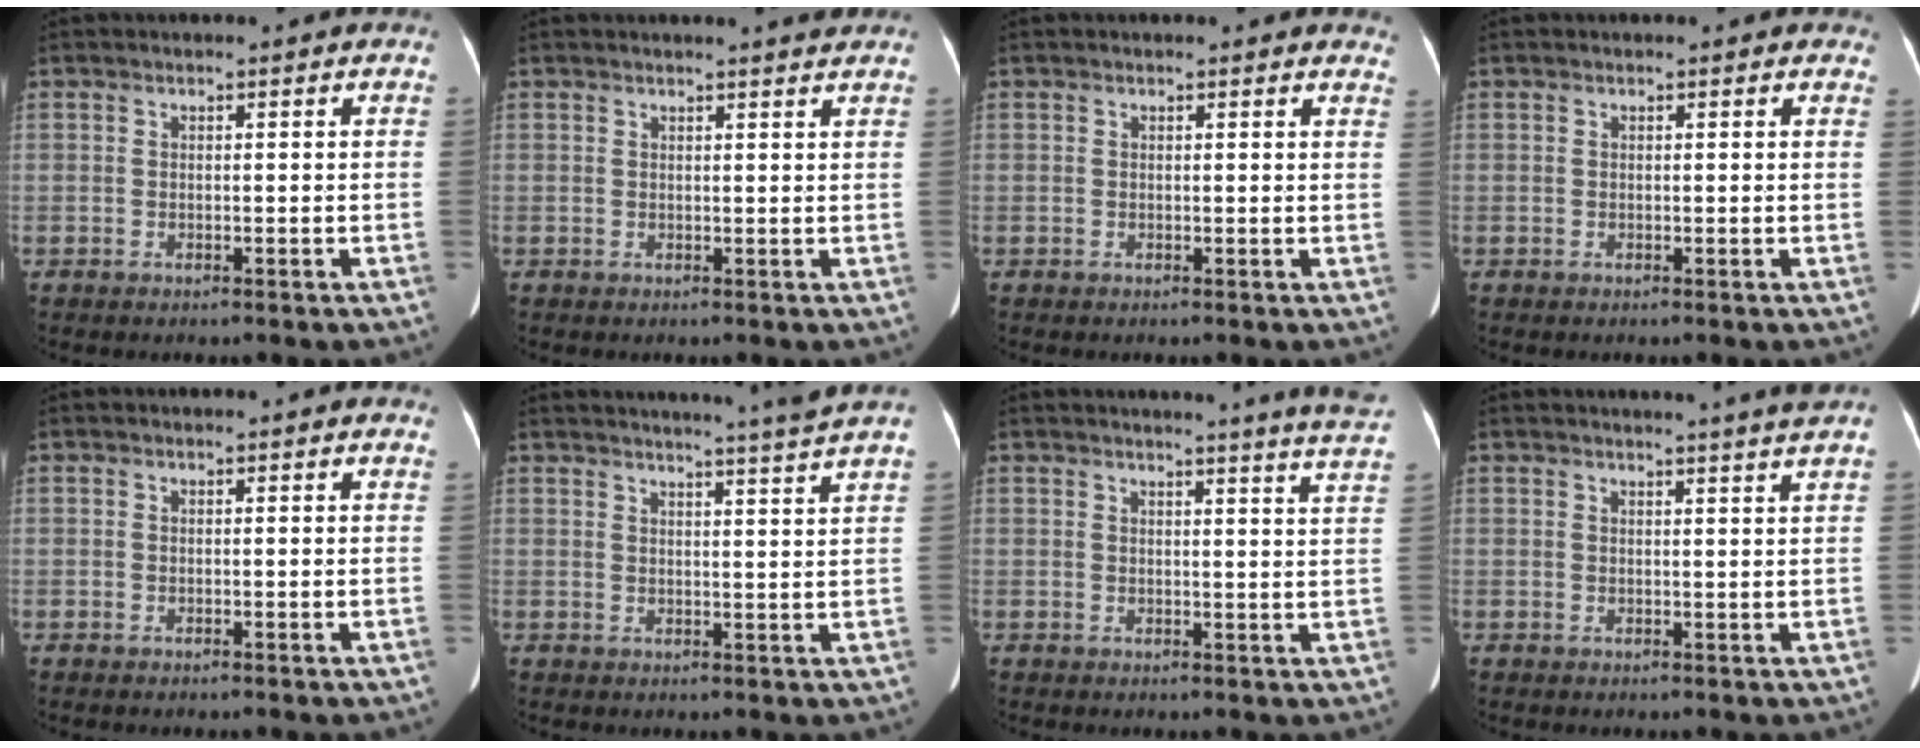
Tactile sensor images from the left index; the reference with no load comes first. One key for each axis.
{"total": 2.6, "fx": 2.5, "fy": -0.3, "fz": 0.8, "tx": -0.013, "ty": -0.002, "tz": 0.025}
{"total": 3.1, "fx": 2.8, "fy": 0.9, "fz": 0.7, "tx": 0.004, "ty": -0.006, "tz": 0.006}
{"total": 0.9, "fx": 0.8, "fy": 0.4, "fz": 0.2, "tx": 0.001, "ty": 0.000, "tz": -0.004}
{"total": 1.4, "fx": 1.4, "fy": 0.3, "fz": 0.3, "tx": -0.008, "ty": -0.001, "tz": 0.001}
{"total": 9.7, "fx": 8.8, "fy": -2.6, "fz": 3.2, "tx": -0.041, "ty": -0.031, "tz": 0.102}
{"total": 9.9, "fx": 9.3, "fy": -1.9, "fz": 2.9, "tx": -0.031, "ty": -0.063, "tz": 0.083}
{"total": 5.3, "fx": 4.7, "fy": -1.3, "fz": 2.0, "tx": -0.026, "ty": -0.003, "tz": 0.044}